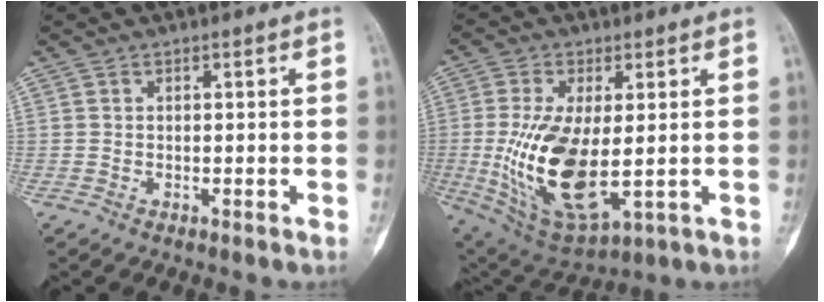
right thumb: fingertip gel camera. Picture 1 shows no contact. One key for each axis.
{"total": 16.8, "fx": -1.1, "fy": 7.5, "fz": 15.0, "tx": -0.293, "ty": -0.021, "tz": 0.004}